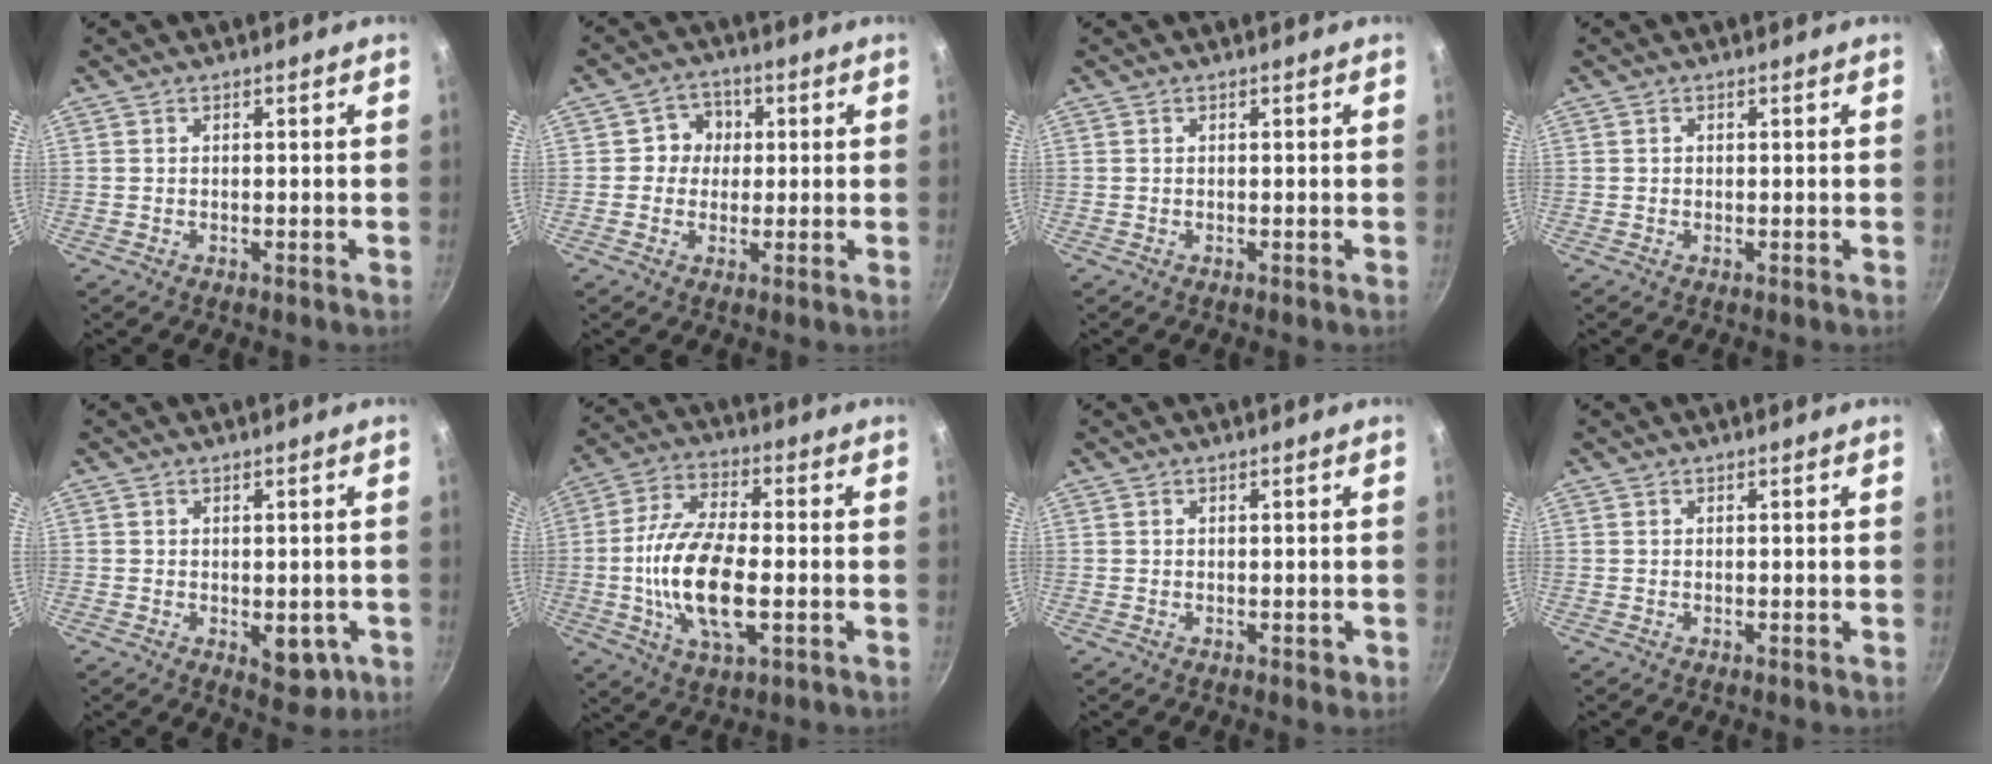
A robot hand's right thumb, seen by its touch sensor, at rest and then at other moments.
{"total": 5.3, "force": [0.4, 4.9, 1.9], "torque": [0.006, 0.010, -0.001]}
{"total": 0.0}
{"total": 0.0}
{"total": 5.2, "force": [-1.6, 3.0, 4.0], "torque": [-0.025, -0.003, -0.012]}
{"total": 16.4, "force": [-2.5, 7.2, 14.5], "torque": [-0.281, 0.012, -0.046]}
{"total": 0.8, "force": [-0.2, 0.5, 0.5], "torque": [0.001, 0.001, -0.003]}
{"total": 0.0}